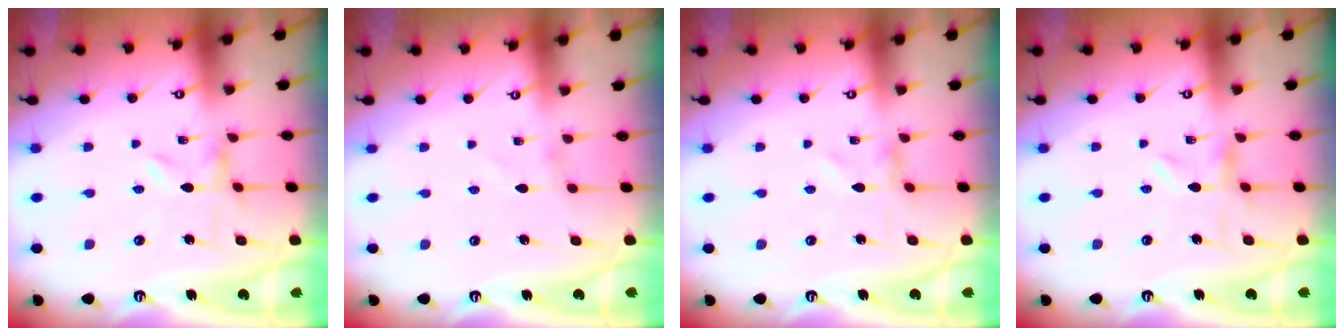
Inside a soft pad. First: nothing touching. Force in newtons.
{"total": 0.8, "press": 0.8, "slide": 0.0}
{"total": 0.0}
{"total": 2.9, "press": 2.9, "slide": 0.4}